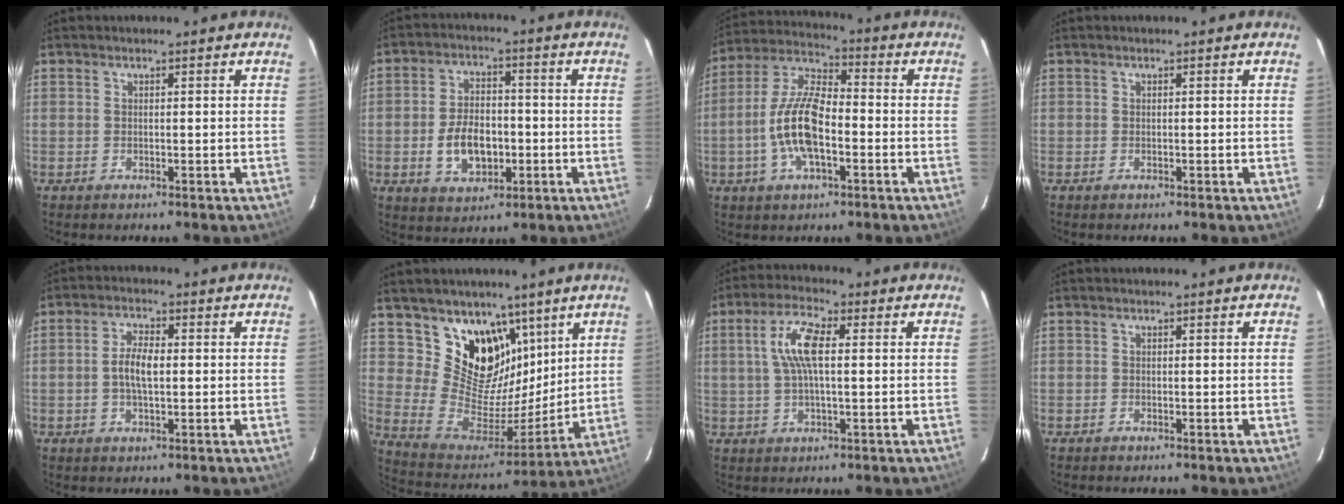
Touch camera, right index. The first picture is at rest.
{"total": 9.4, "force": [-2.3, 6.0, 6.9], "torque": [-0.135, 0.010, -0.028]}
{"total": 12.9, "force": [-3.3, 5.2, 11.3], "torque": [-0.239, 0.006, -0.066]}
{"total": 0.0}
{"total": 5.0, "force": [-0.2, 2.0, 4.5], "torque": [-0.090, 0.006, -0.003]}
{"total": 16.5, "force": [10.0, 11.3, 6.6], "torque": [-0.129, -0.015, 0.195]}
{"total": 7.8, "force": [1.2, 2.5, 7.3], "torque": [-0.147, 0.014, 0.025]}
{"total": 0.0}